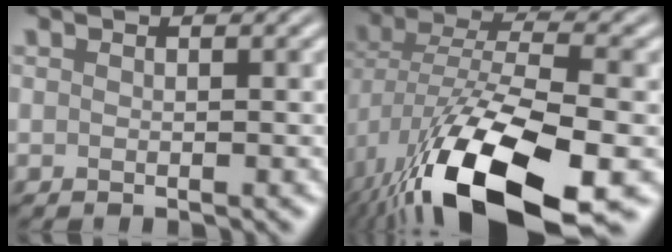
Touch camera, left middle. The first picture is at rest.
{"total": 15.8, "force": [-7.5, 6.3, 12.4], "torque": [-0.240, -0.038, -0.121]}